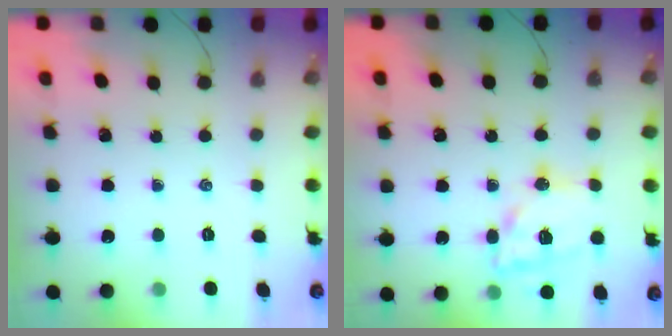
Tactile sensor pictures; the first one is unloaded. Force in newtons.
{"total": 15.5, "press": 15.2, "slide": 3.0}